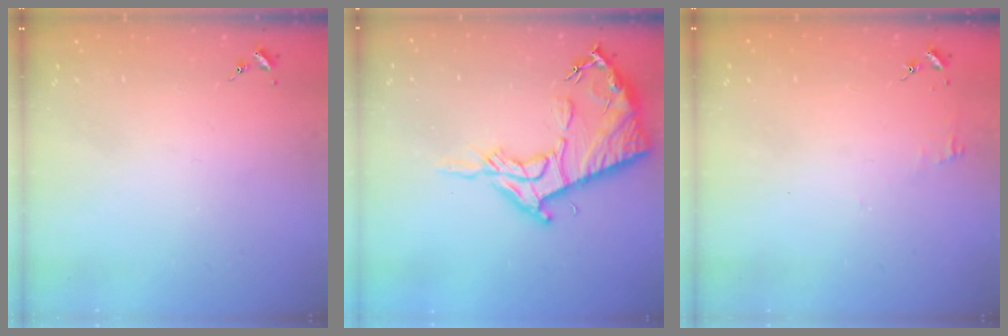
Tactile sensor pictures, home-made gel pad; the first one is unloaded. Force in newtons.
{"total": 16.5, "press": 16.5, "slide": 1.1}
{"total": 3.7, "press": 3.7, "slide": 0.3}